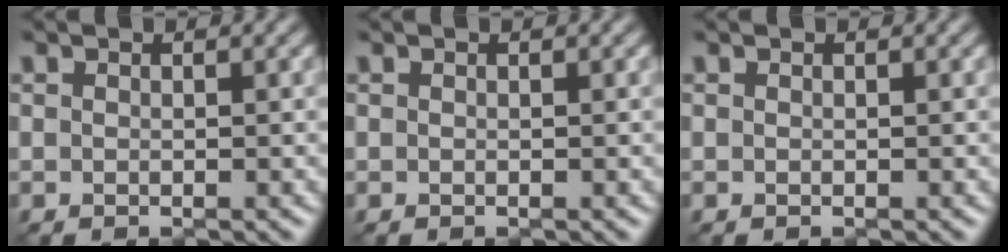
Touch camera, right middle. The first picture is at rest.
{"total": 0.0}
{"total": 0.0}